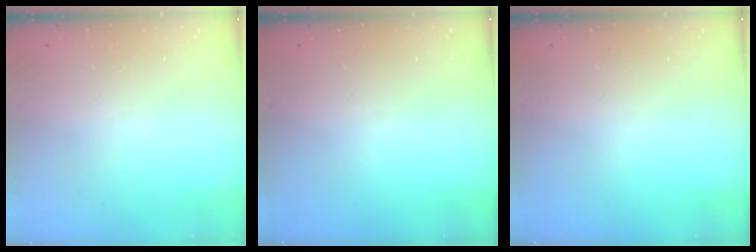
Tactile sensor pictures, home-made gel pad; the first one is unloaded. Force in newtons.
{"total": 0.0}
{"total": 0.0}